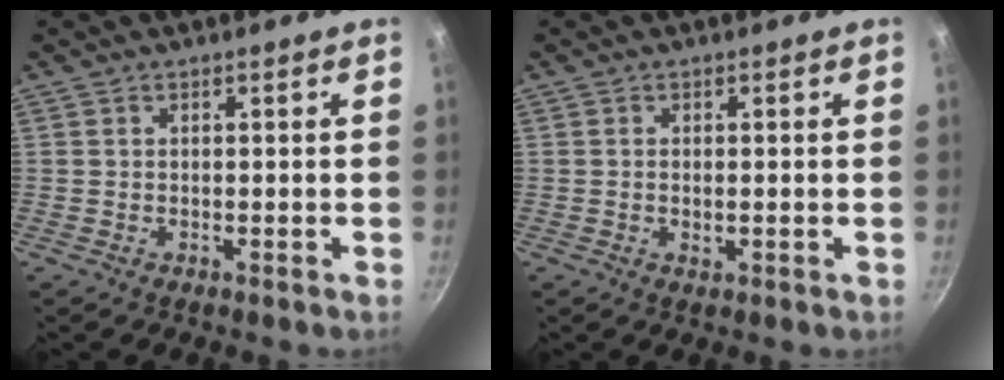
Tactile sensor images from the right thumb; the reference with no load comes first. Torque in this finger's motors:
{"motor_torque": [-0.45, -0.11, -0.34, 0.16, 0.00]}